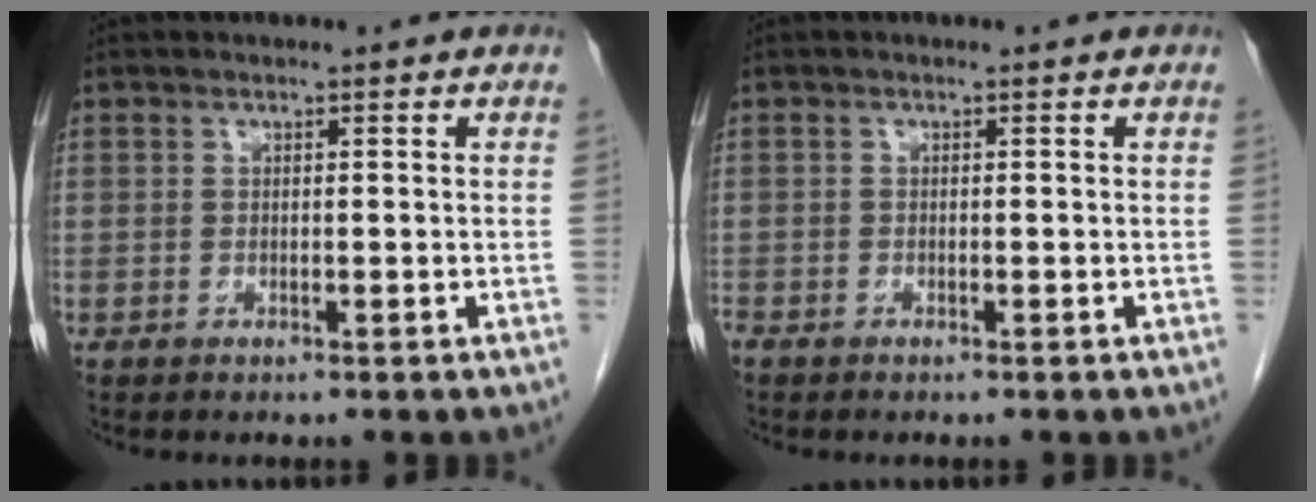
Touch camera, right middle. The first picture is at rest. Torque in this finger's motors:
{"motor_torque": [0.96, -1.18, 0.17, 0.10]}